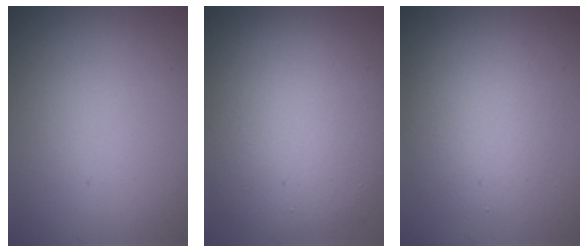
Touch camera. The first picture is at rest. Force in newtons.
{"total": 9.7, "press": 9.6, "slide": 0.7}
{"total": 3.8, "press": 3.8, "slide": 0.2}